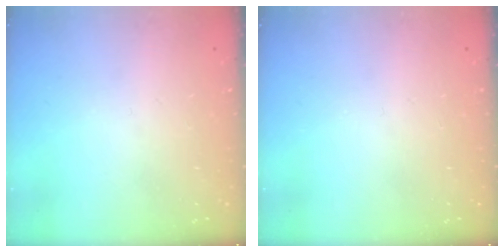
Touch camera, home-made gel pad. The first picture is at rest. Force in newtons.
{"total": 0.0}